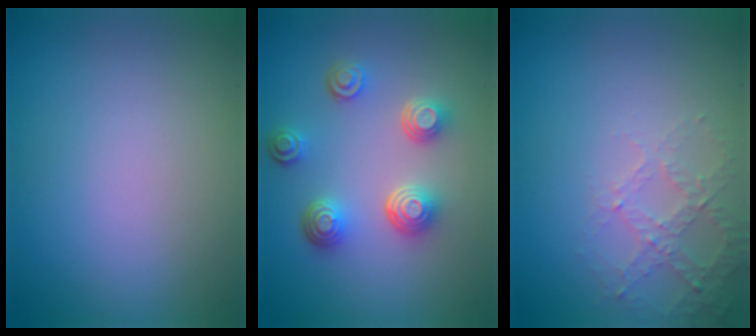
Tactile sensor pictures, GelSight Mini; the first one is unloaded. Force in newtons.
{"total": 4.5, "press": 3.5, "slide": 2.9}
{"total": 2.6, "press": 2.5, "slide": 0.8}